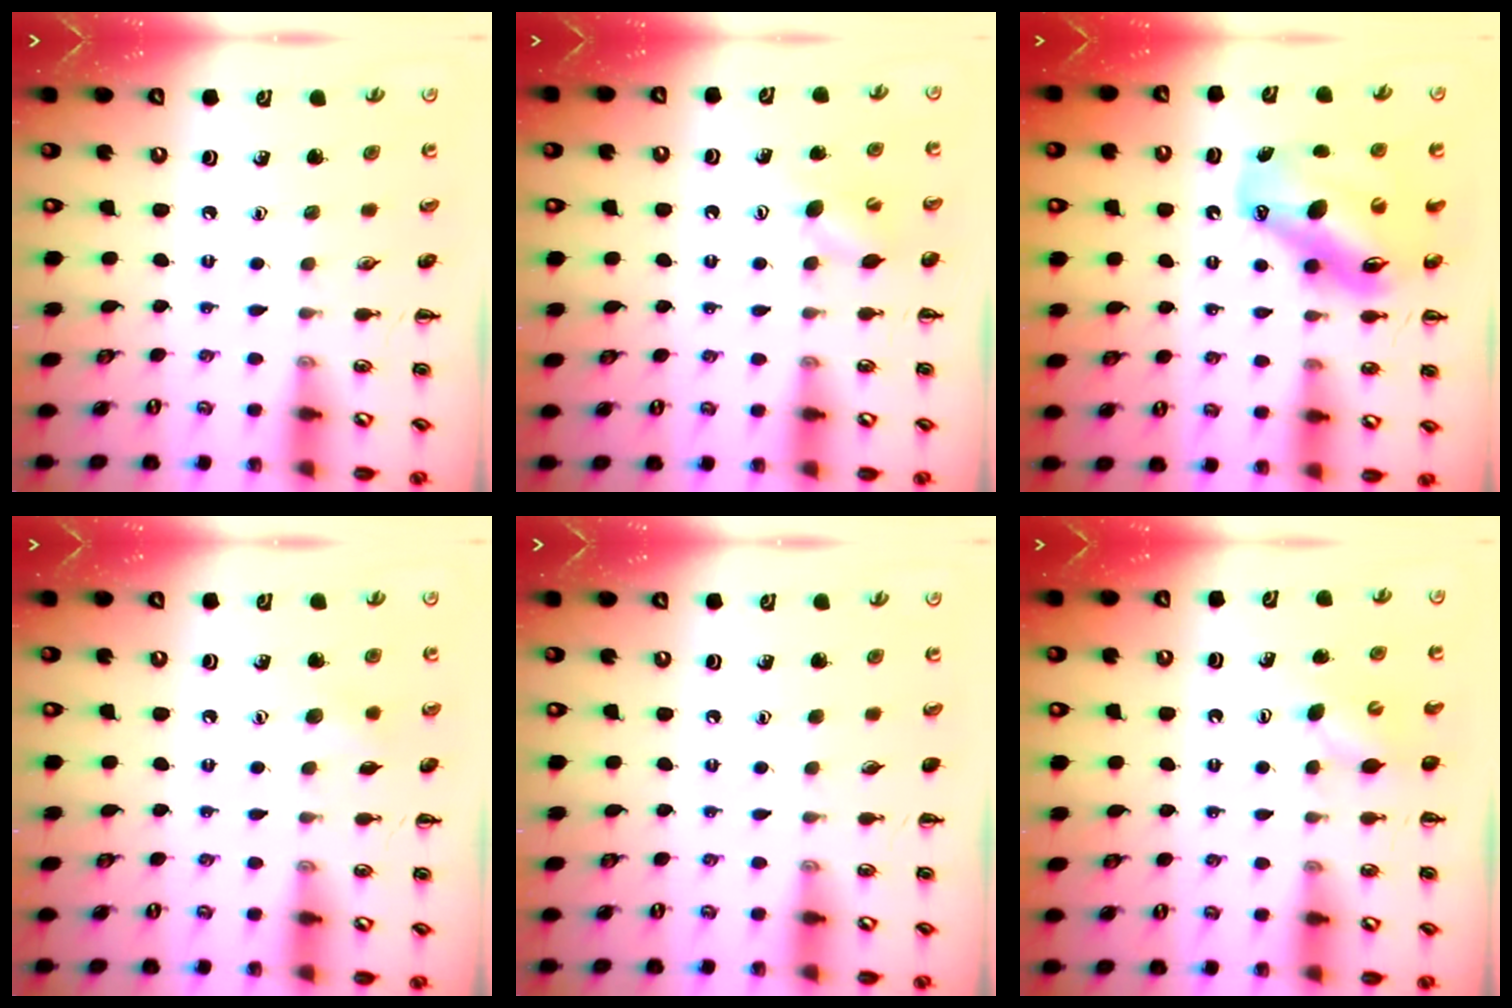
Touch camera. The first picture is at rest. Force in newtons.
{"total": 5.9, "press": 5.7, "slide": 1.5}
{"total": 12.7, "press": 12.2, "slide": 3.7}
{"total": 5.0, "press": 4.8, "slide": 1.3}
{"total": 0.0}
{"total": 3.5, "press": 3.4, "slide": 0.8}